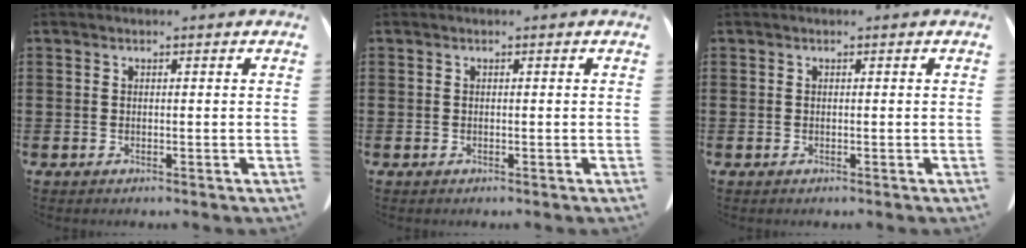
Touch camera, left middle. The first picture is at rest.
{"total": 0.0}
{"total": 0.0}